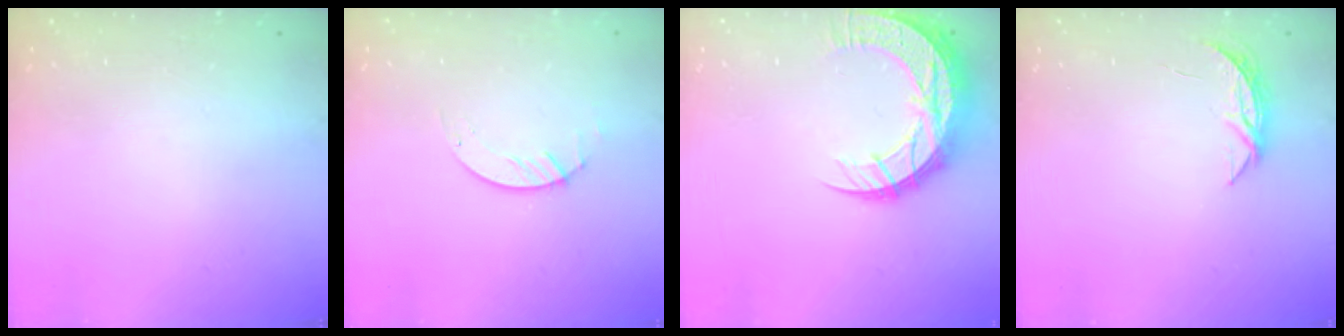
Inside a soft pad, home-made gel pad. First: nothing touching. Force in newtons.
{"total": 1.3, "press": 1.3, "slide": 0.2}
{"total": 15.8, "press": 15.7, "slide": 1.1}
{"total": 4.8, "press": 4.7, "slide": 0.5}